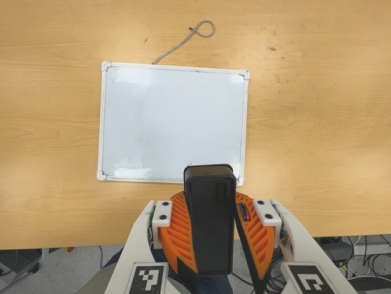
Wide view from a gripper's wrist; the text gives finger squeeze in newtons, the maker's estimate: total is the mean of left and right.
{"total": 10.4, "left": 10.4, "right": 10.4}